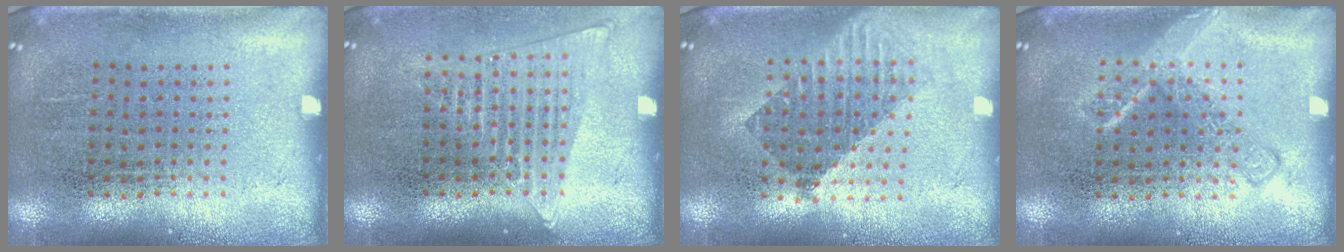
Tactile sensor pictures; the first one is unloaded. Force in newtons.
{"total": 1.3, "press": 1.2, "slide": 0.5}
{"total": 1.6, "press": 1.4, "slide": 0.9}
{"total": 2.1, "press": 2.1, "slide": 0.3}